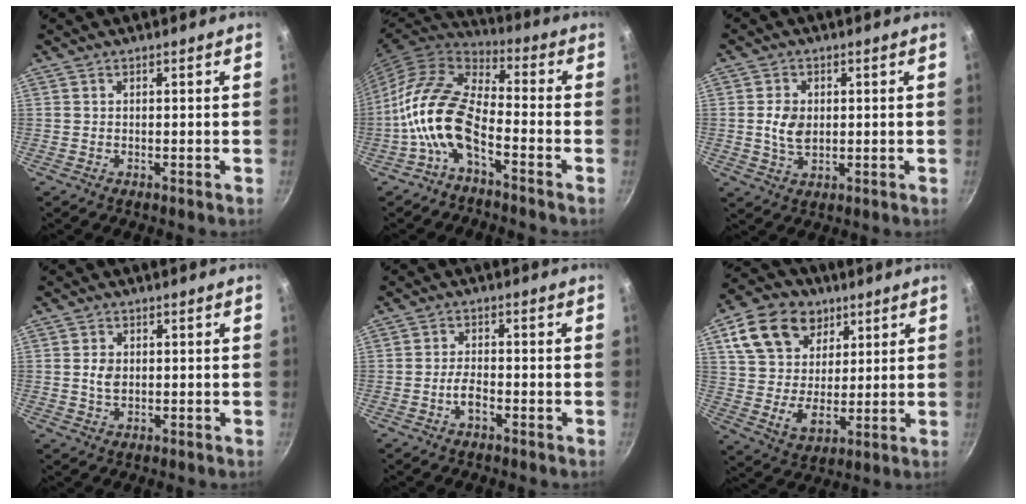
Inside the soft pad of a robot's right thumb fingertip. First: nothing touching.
{"total": 13.3, "force": [-5.1, 6.4, 10.5], "torque": [-0.200, 0.049, -0.116]}
{"total": 5.6, "force": [0.4, 3.9, 4.0], "torque": [-0.065, -0.005, 0.009]}
{"total": 3.2, "force": [0.3, 2.3, 2.2], "torque": [-0.033, 0.000, 0.006]}
{"total": 3.1, "force": [-1.5, 1.4, 2.3], "torque": [-0.043, 0.016, -0.031]}
{"total": 18.0, "force": [8.0, 13.3, 9.1], "torque": [-0.138, -0.013, 0.145]}